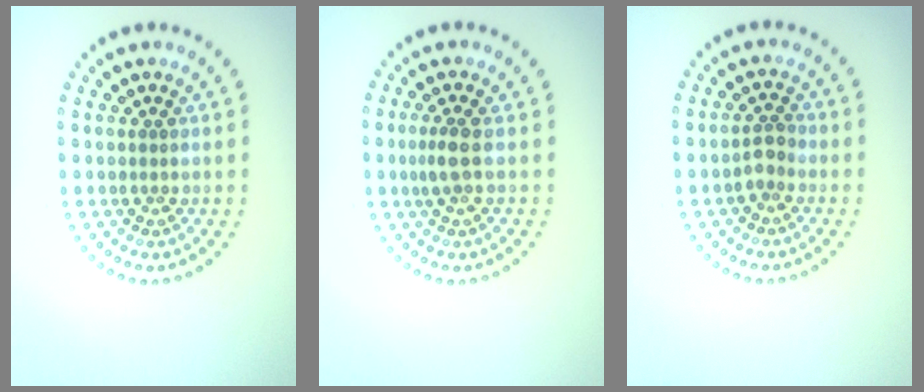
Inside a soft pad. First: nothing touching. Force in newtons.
{"total": 1.7, "press": 1.3, "slide": 1.0}
{"total": 1.6, "press": 1.4, "slide": 0.8}